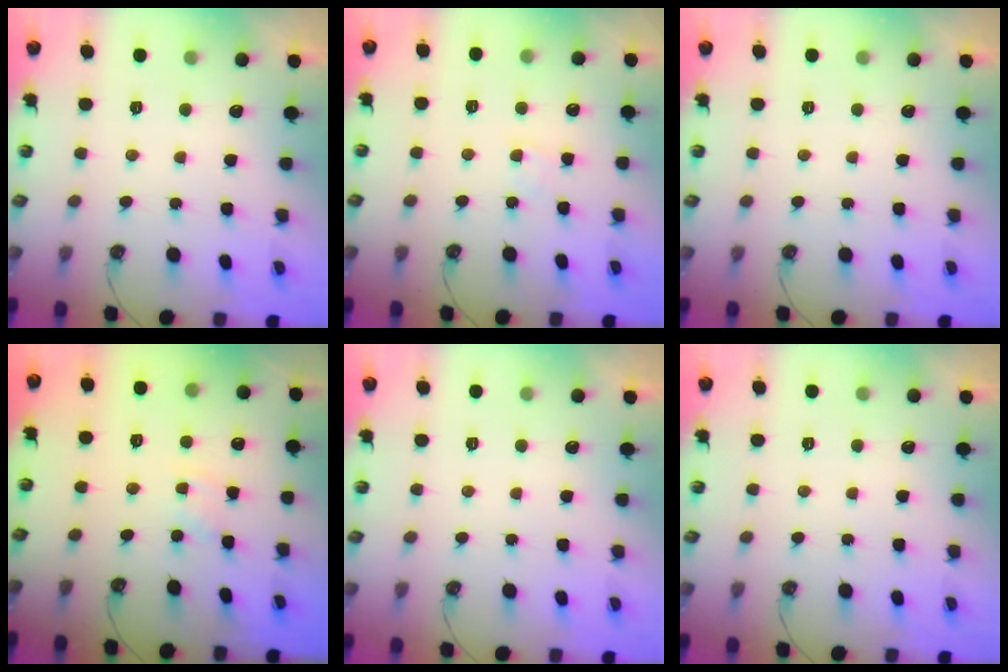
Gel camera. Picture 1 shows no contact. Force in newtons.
{"total": 2.8, "press": 2.8, "slide": 0.3}
{"total": 0.0}
{"total": 1.5, "press": 1.5, "slide": 0.3}
{"total": 0.0}
{"total": 0.0}